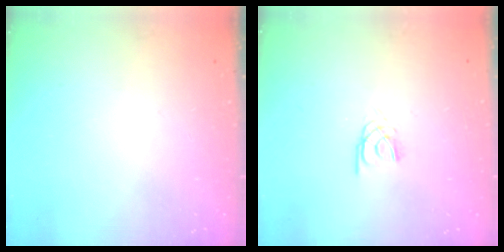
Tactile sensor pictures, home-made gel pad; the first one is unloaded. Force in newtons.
{"total": 1.7, "press": 1.7, "slide": 0.3}